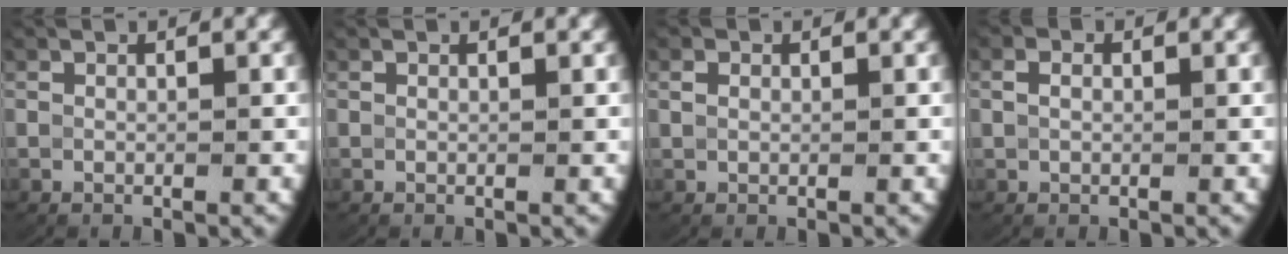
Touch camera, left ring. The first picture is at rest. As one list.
[{"total": 0.0}, {"total": 0.7, "force": [0.4, 0.4, 0.4], "torque": [-0.009, -0.003, 0.013]}, {"total": 1.1, "force": [0.3, 0.7, 0.8], "torque": [-0.017, -0.003, 0.011]}]